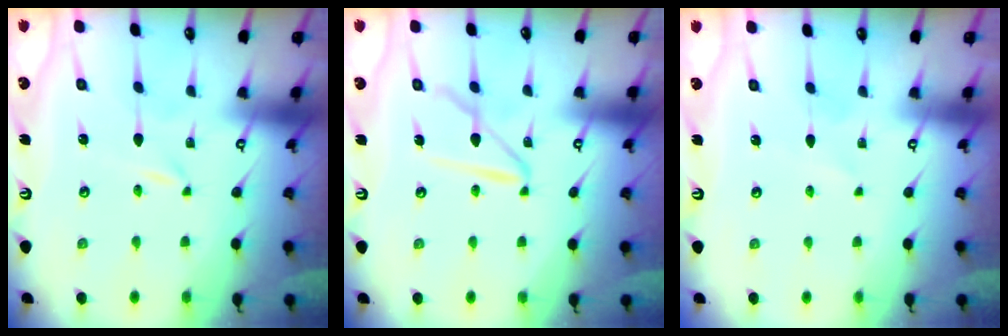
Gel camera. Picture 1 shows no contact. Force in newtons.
{"total": 10.3, "press": 10.3, "slide": 1.0}
{"total": 2.4, "press": 2.3, "slide": 0.3}